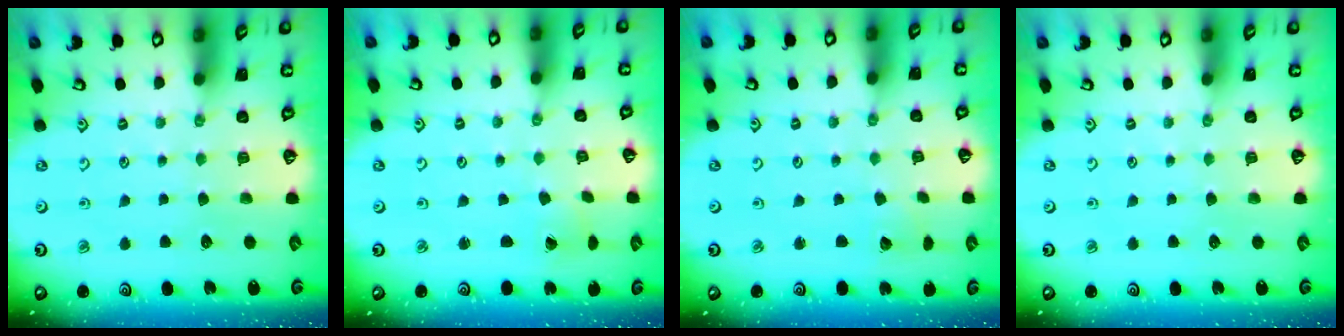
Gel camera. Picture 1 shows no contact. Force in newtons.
{"total": 0.9, "press": 0.9, "slide": 0.0}
{"total": 3.2, "press": 3.2, "slide": 0.4}
{"total": 0.0}